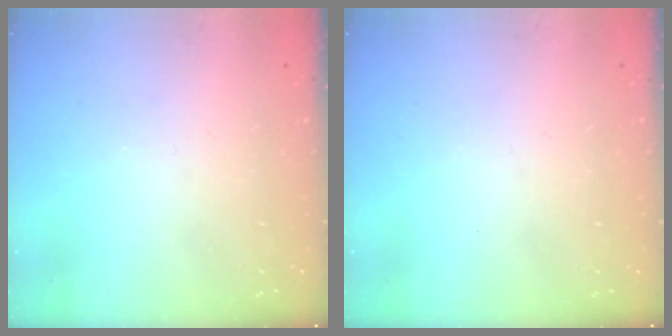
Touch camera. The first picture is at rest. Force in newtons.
{"total": 0.0}